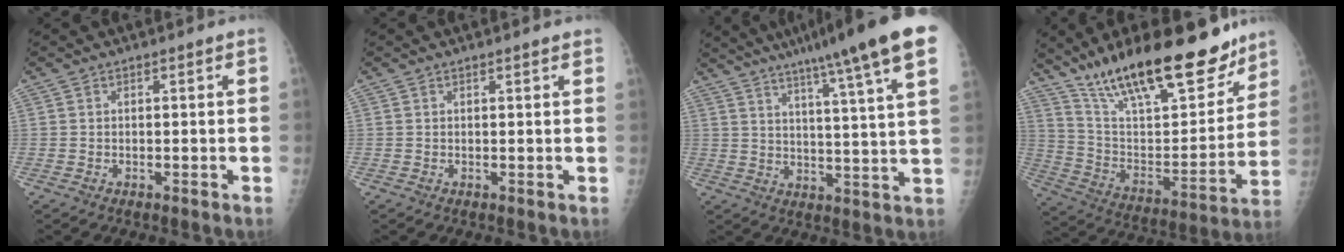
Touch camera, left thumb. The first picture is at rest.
{"total": 1.6, "force": [1.3, 0.2, 0.9], "torque": [-0.006, 0.002, 0.016]}
{"total": 19.4, "force": [12.8, 0.6, 14.6], "torque": [-0.208, -0.034, 0.167]}
{"total": 28.6, "force": [20.6, 9.3, 17.6], "torque": [-0.246, -0.075, 0.338]}